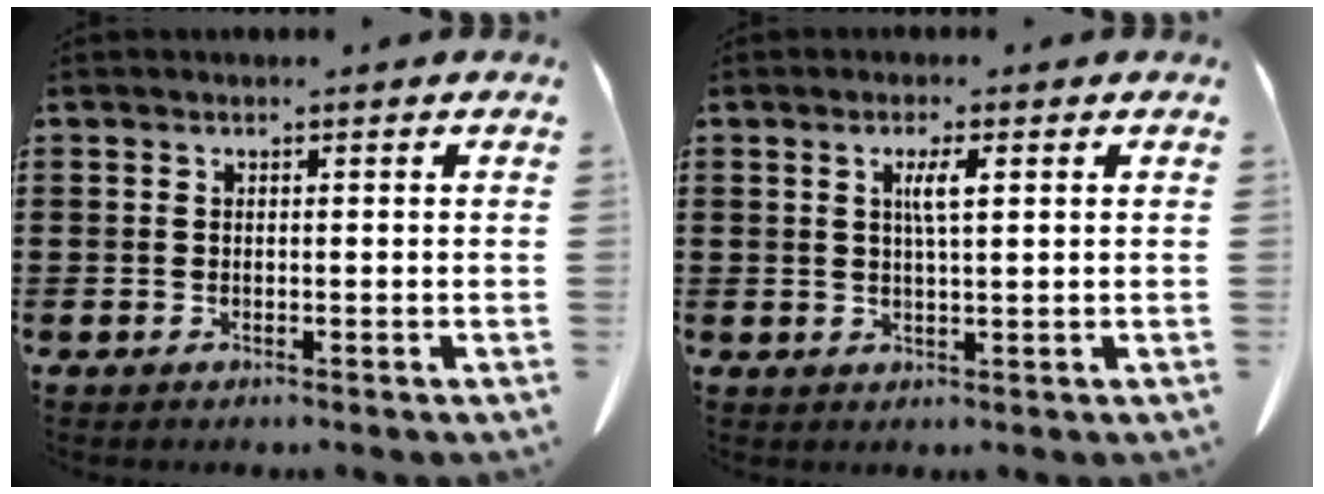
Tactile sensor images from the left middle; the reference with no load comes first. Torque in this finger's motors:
{"motor_torque": [1.25, 0.89, 0.42, 0.11]}